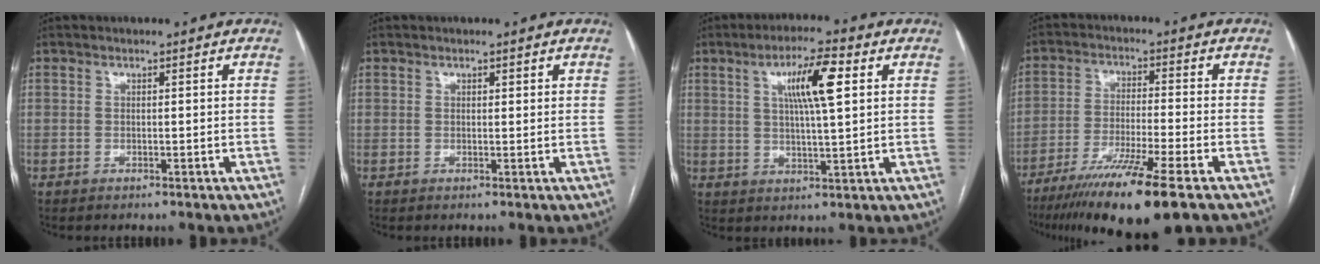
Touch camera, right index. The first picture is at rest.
{"total": 0.8, "force": [0.6, 0.4, 0.4], "torque": [-0.003, 0.001, 0.006]}
{"total": 8.9, "force": [3.0, 1.0, 8.3], "torque": [-0.144, 0.009, 0.050]}
{"total": 14.2, "force": [-9.6, -0.1, 10.5], "torque": [-0.184, -0.040, -0.163]}